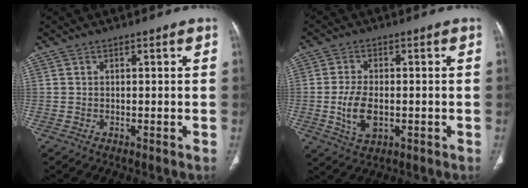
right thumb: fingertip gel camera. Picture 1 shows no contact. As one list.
[{"total": 7.2, "force": [-1.2, 4.1, 5.8], "torque": [-0.114, -0.002, -0.016]}]